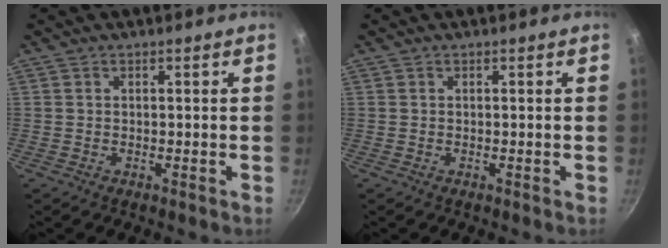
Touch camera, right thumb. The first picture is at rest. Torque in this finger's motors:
{"motor_torque": [-0.01, -0.02, 0.15, 0.09, 0.00]}